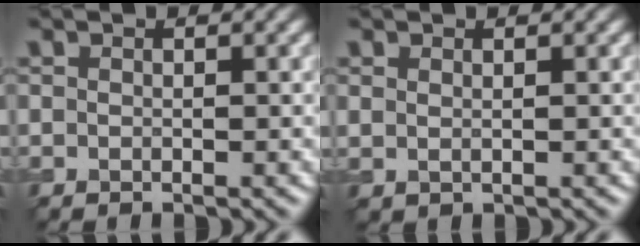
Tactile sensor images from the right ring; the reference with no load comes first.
{"total": 0.6, "force": [0.4, 0.2, 0.4], "torque": [-0.009, -0.002, 0.011]}